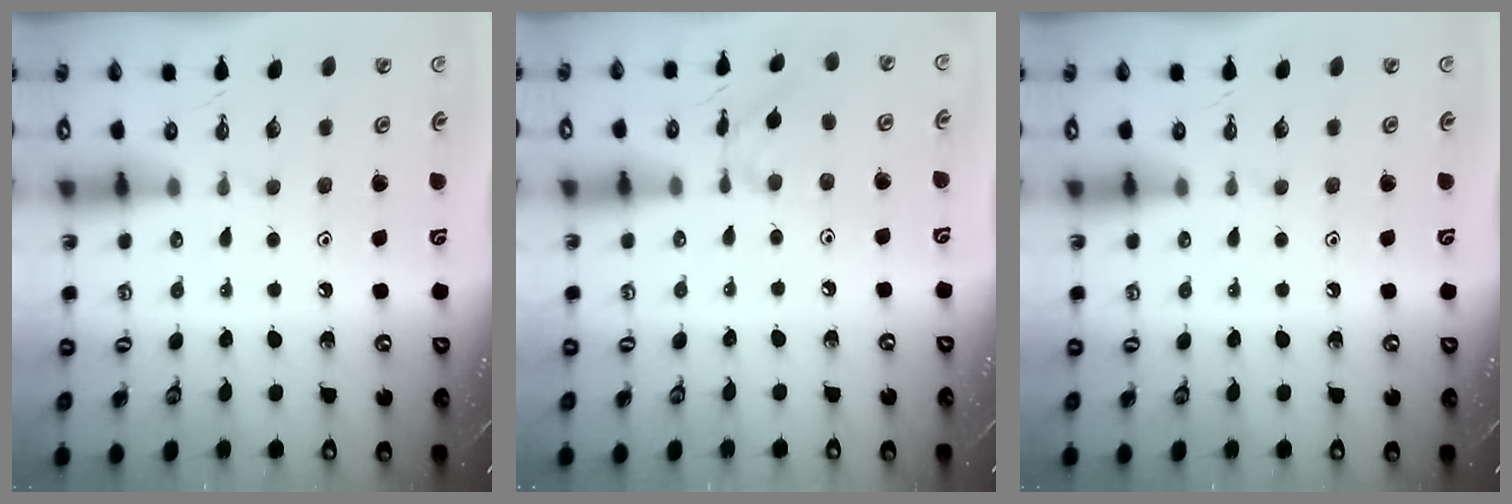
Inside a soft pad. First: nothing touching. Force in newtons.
{"total": 2.7, "press": 2.7, "slide": 0.2}
{"total": 0.0}